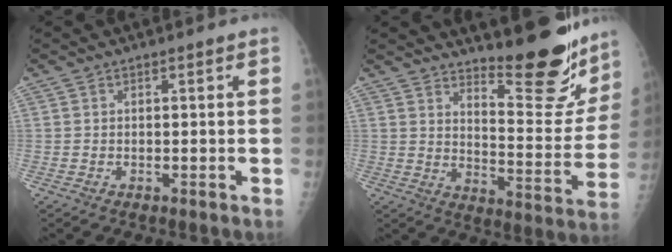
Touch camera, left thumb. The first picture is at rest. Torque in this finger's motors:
{"motor_torque": [0.22, 0.20, 0.17, -0.15, 0.11]}